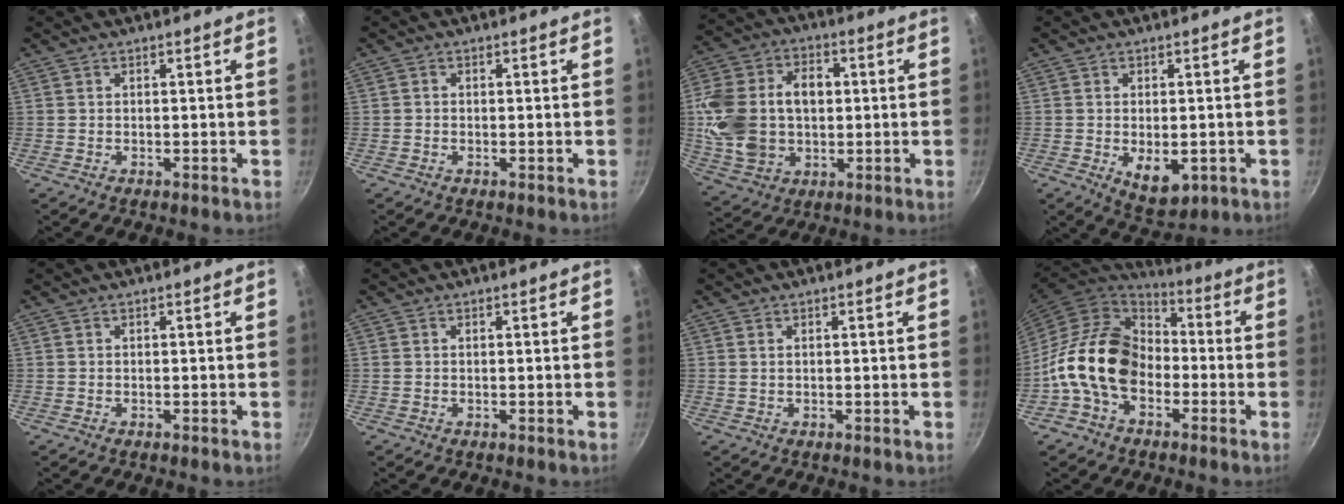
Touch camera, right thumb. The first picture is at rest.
{"total": 0.5, "force": [-0.2, 0.5, 0.2], "torque": [-0.002, 0.002, -0.004]}
{"total": 18.2, "force": [0.8, 13.3, 12.4], "torque": [-0.233, 0.022, 0.020]}
{"total": 7.0, "force": [-1.5, 4.0, 5.5], "torque": [-0.071, -0.008, -0.008]}
{"total": 0.0}
{"total": 0.0}
{"total": 0.7, "force": [0.3, 0.4, 0.5], "torque": [-0.010, 0.001, 0.006]}
{"total": 17.0, "force": [-3.9, 12.2, 11.2], "torque": [-0.164, 0.045, -0.091]}